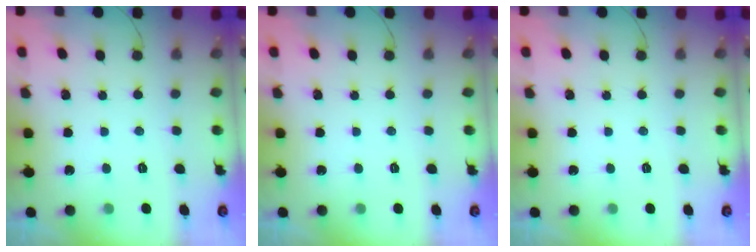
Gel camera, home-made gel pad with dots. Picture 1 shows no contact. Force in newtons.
{"total": 0.0}
{"total": 0.0}